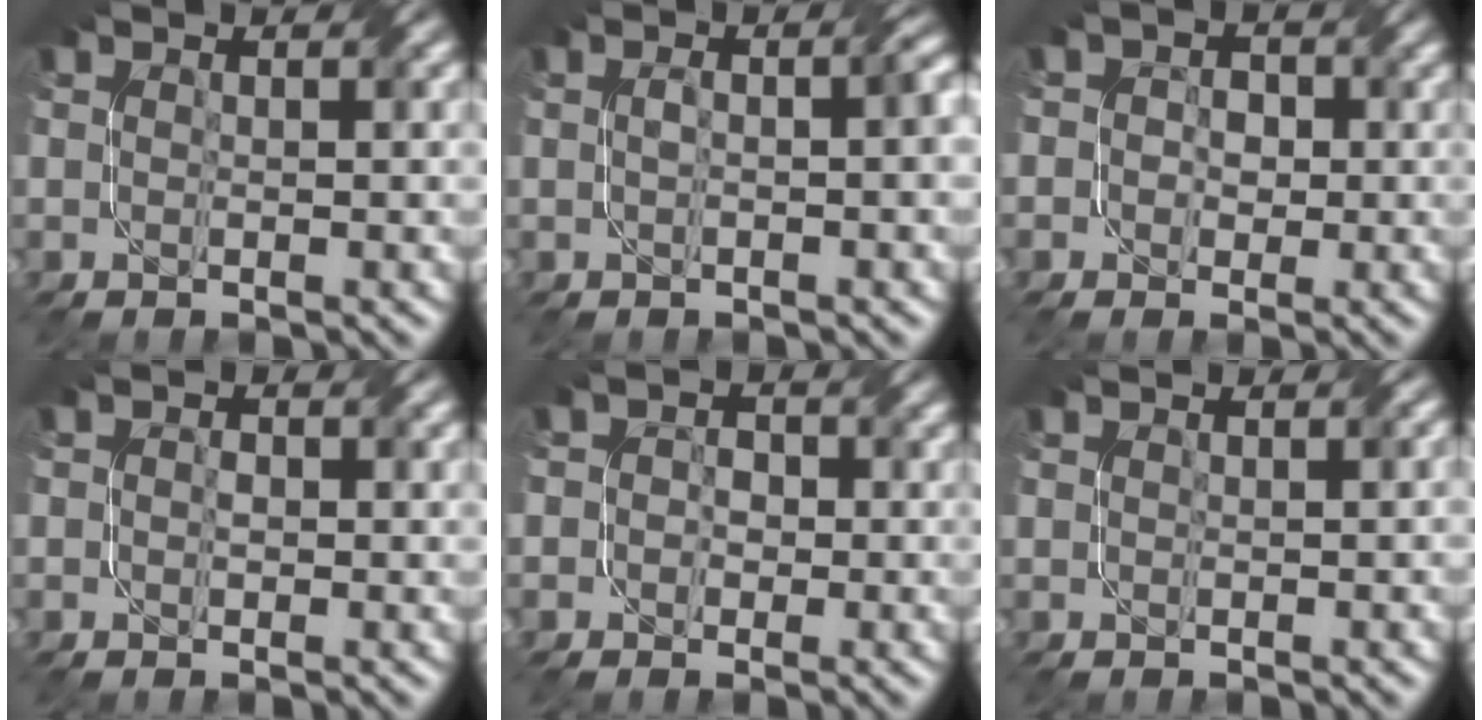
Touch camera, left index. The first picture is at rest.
{"total": 2.5, "force": [-0.1, 0.7, 2.4], "torque": [-0.041, 0.007, 0.000]}
{"total": 4.0, "force": [0.9, 3.6, 1.7], "torque": [-0.004, 0.013, -0.012]}
{"total": 1.0, "force": [0.0, 0.8, 0.7], "torque": [-0.008, -0.001, -0.002]}
{"total": 3.0, "force": [0.4, 2.7, 1.2], "torque": [0.005, 0.006, -0.025]}
{"total": 0.9, "force": [0.4, 0.3, 0.7], "torque": [-0.007, 0.005, 0.000]}